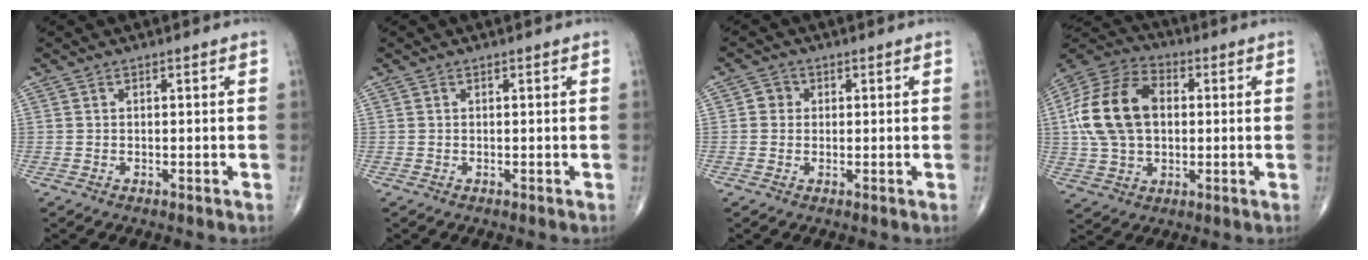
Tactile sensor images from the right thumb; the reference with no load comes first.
{"total": 0.0}
{"total": 2.4, "force": [0.3, 2.3, 0.8], "torque": [0.002, 0.005, -0.001]}
{"total": 17.7, "force": [1.8, 11.9, 12.9], "torque": [-0.241, 0.023, 0.030]}